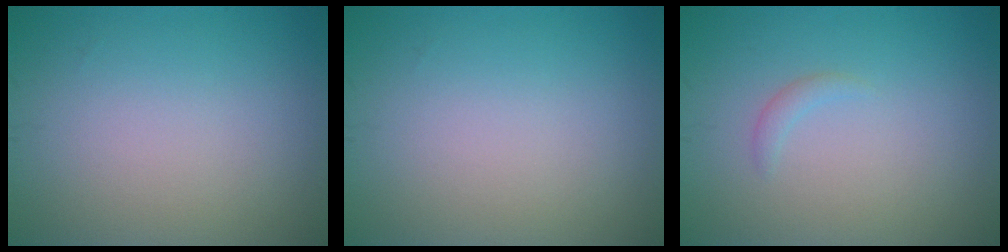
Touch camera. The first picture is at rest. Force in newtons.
{"total": 0.0}
{"total": 0.8, "press": 0.8, "slide": 0.1}